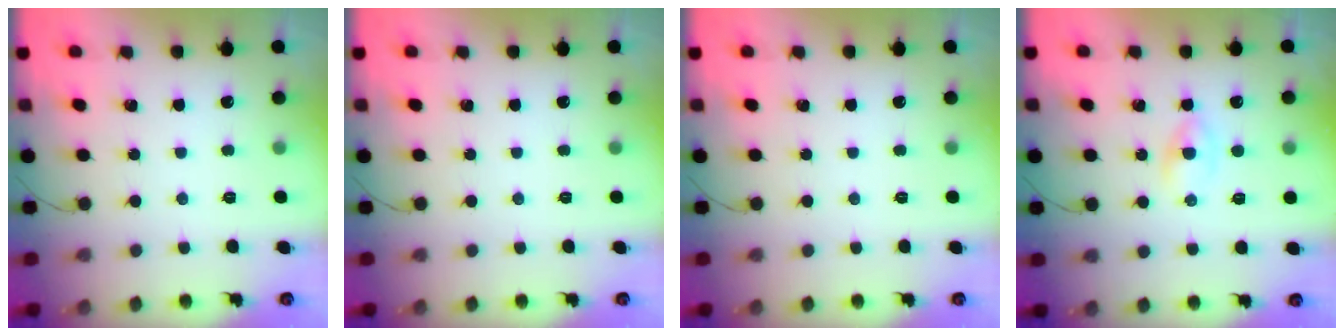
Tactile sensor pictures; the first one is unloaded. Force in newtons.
{"total": 0.0}
{"total": 0.0}
{"total": 1.9, "press": 1.6, "slide": 1.0}